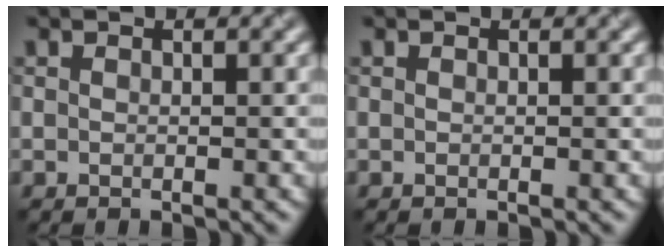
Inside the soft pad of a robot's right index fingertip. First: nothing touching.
{"total": 0.0}